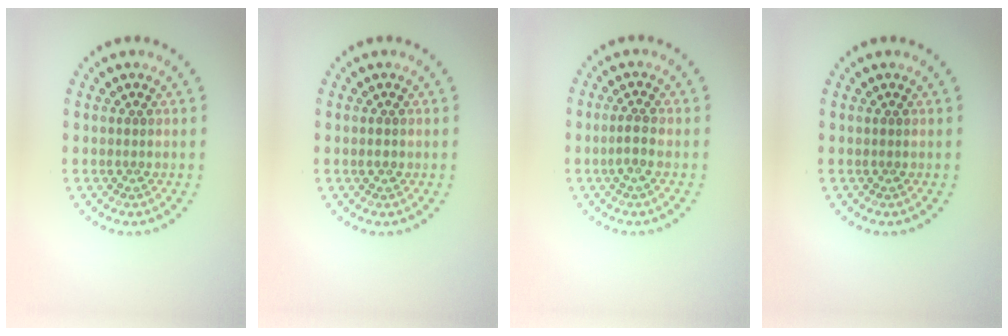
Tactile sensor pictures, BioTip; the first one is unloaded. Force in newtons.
{"total": 1.1, "press": 1.1, "slide": 0.2}
{"total": 1.5, "press": 1.3, "slide": 0.7}
{"total": 0.0}